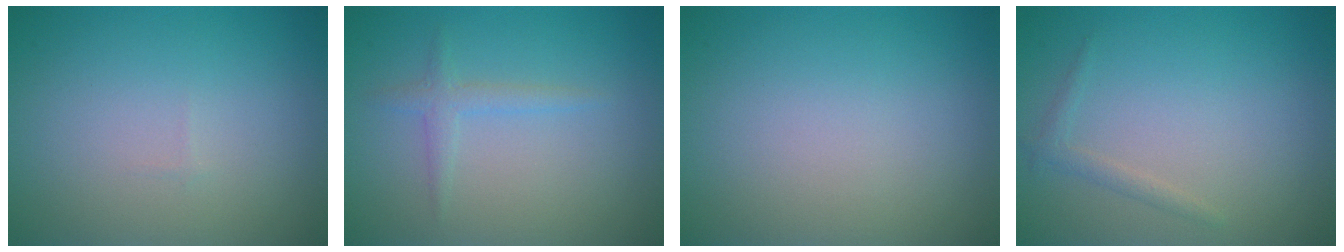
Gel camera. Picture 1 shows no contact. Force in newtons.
{"total": 1.5, "press": 1.4, "slide": 0.2}
{"total": 0.0}
{"total": 1.0, "press": 1.0, "slide": 0.0}